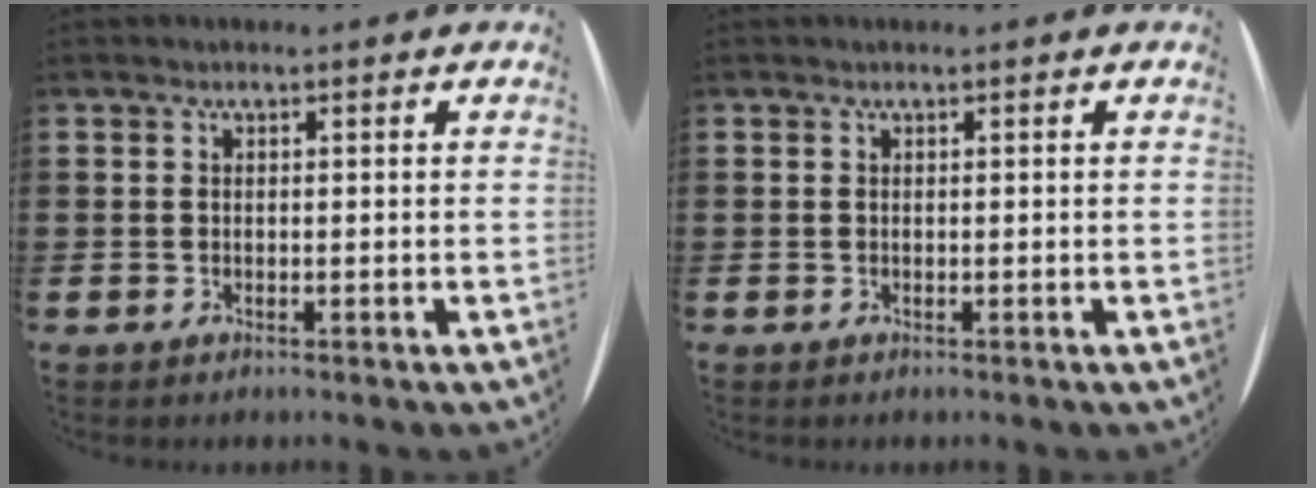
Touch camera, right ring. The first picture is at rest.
{"total": 0.0}